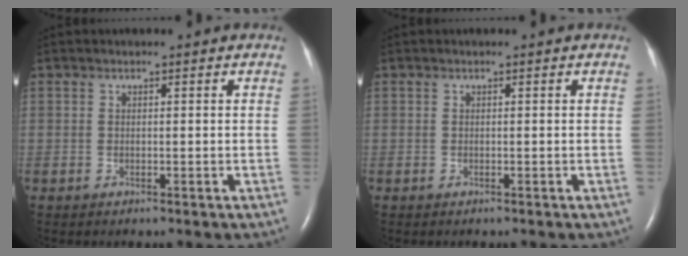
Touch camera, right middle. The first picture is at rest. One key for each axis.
{"total": 0.0}